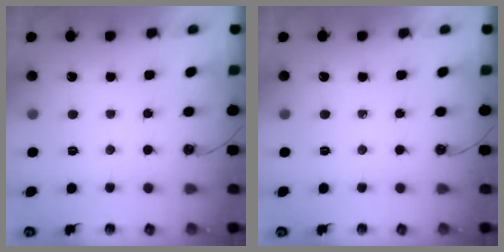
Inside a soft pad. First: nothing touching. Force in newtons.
{"total": 0.0}